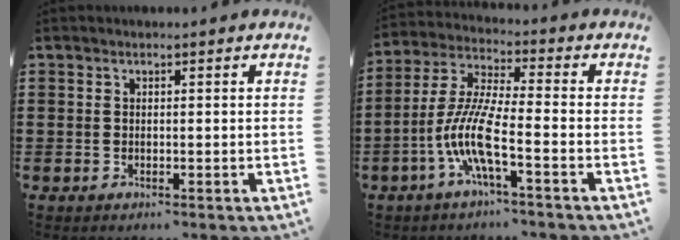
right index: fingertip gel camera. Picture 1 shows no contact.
{"total": 8.9, "force": [-4.0, 1.0, 7.9], "torque": [-0.197, -0.023, -0.085]}